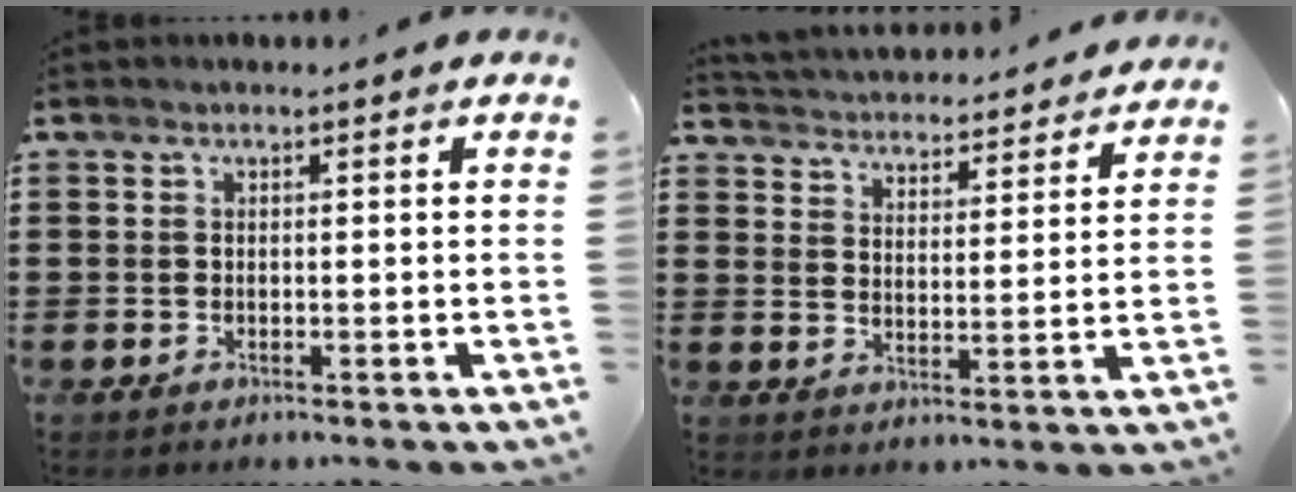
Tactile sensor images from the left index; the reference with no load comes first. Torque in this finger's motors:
{"motor_torque": [2.14, 0.00, 0.89, 0.11]}